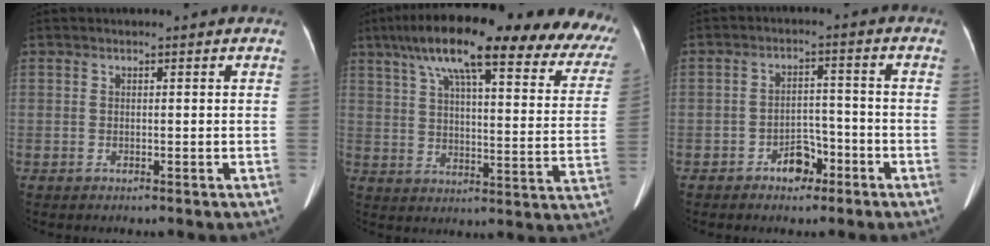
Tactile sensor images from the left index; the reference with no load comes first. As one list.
[{"total": 30.9, "force": [23.1, 6.0, 19.7], "torque": [-0.250, 0.014, 0.291]}, {"total": 4.2, "force": [-2.8, 2.4, 2.1], "torque": [-0.034, 0.013, -0.043]}]